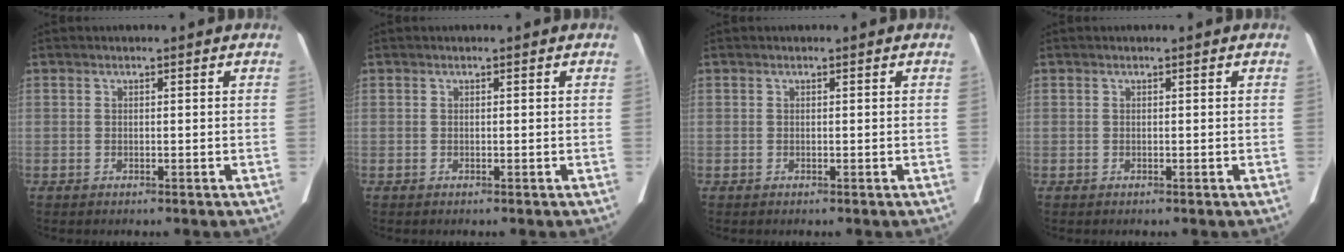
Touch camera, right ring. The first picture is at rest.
{"total": 0.0}
{"total": 0.0}
{"total": 0.0}